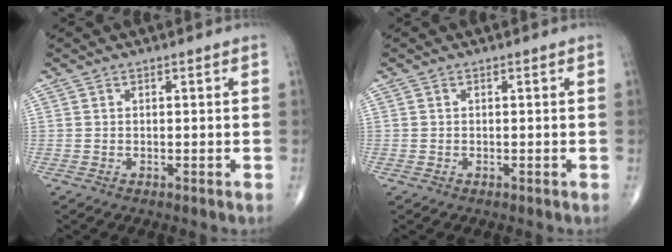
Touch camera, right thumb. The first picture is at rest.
{"total": 0.0}